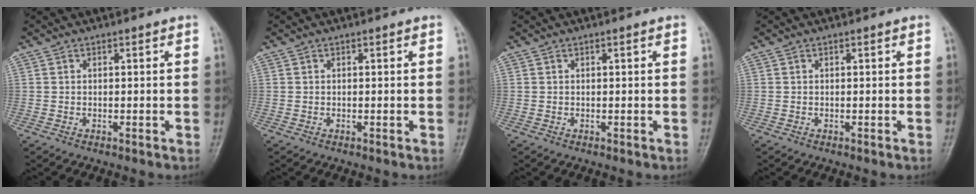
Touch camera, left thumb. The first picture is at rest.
{"total": 0.0}
{"total": 0.0}
{"total": 0.0}